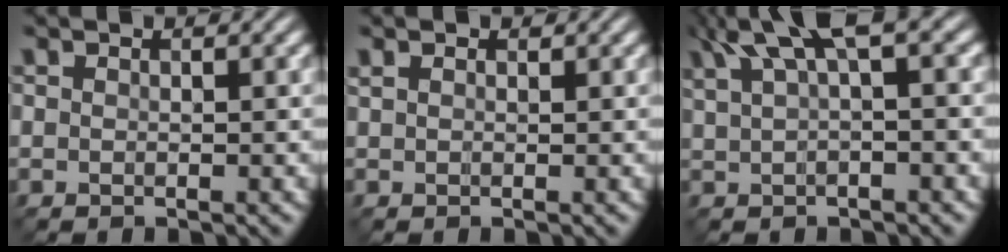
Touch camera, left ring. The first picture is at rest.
{"total": 0.9, "force": [0.6, 0.5, 0.4], "torque": [-0.008, 0.001, 0.010]}
{"total": 6.0, "force": [3.4, 1.4, 4.7], "torque": [-0.079, 0.020, 0.062]}